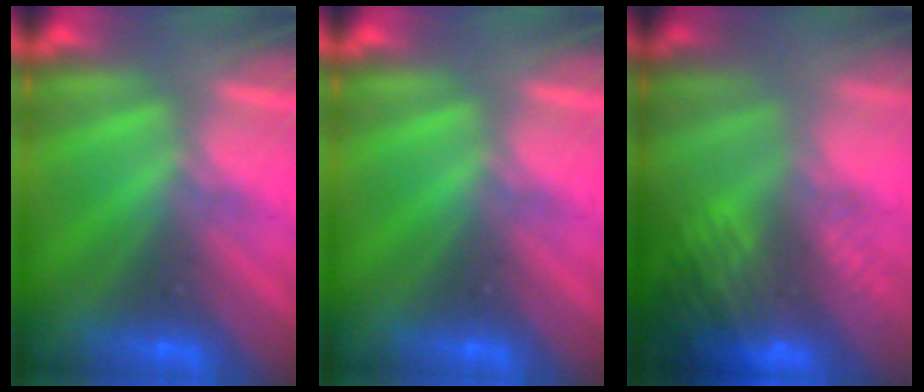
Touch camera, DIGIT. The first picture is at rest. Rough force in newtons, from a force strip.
{"total": 0.0}
{"total": 7.8}